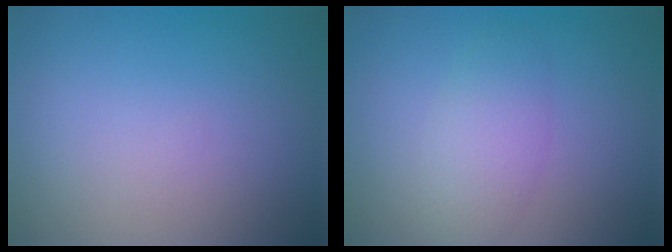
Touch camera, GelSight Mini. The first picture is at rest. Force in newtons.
{"total": 3.0, "press": 3.0, "slide": 0.2}